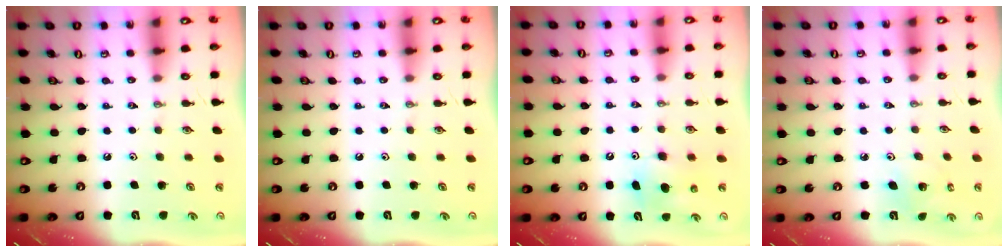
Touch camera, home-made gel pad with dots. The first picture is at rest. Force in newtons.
{"total": 0.0}
{"total": 7.7, "press": 7.6, "slide": 1.0}
{"total": 2.9, "press": 2.9, "slide": 0.3}